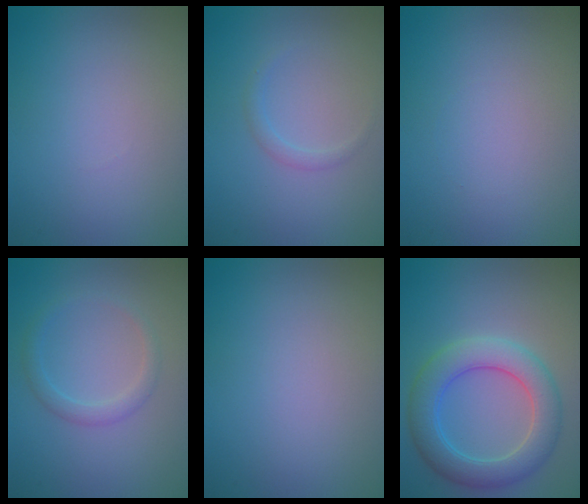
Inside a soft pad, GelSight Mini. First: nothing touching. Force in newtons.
{"total": 1.0, "press": 1.0, "slide": 0.0}
{"total": 0.0}
{"total": 1.7, "press": 1.7, "slide": 0.1}
{"total": 0.0}
{"total": 5.8, "press": 5.8, "slide": 0.2}